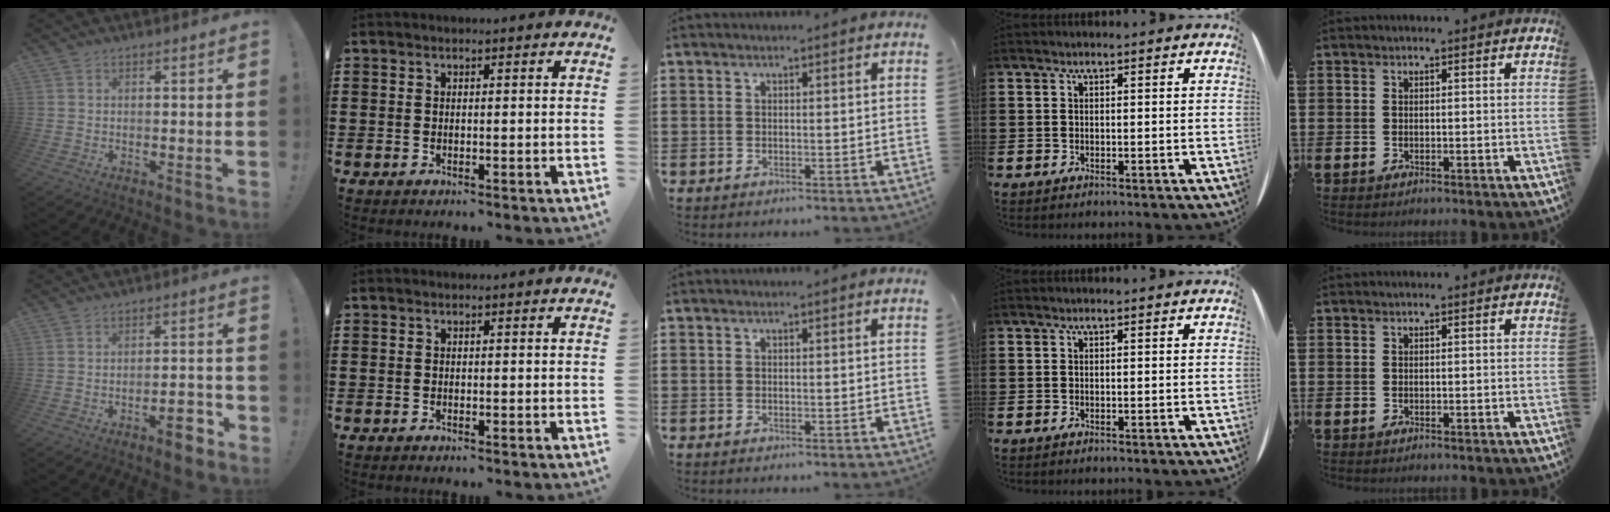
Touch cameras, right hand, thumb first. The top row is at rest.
{"thumb": {"total": 6.2, "force": [-4.1, 1.9, 4.3], "torque": [-0.052, 0.021, -0.068]}}